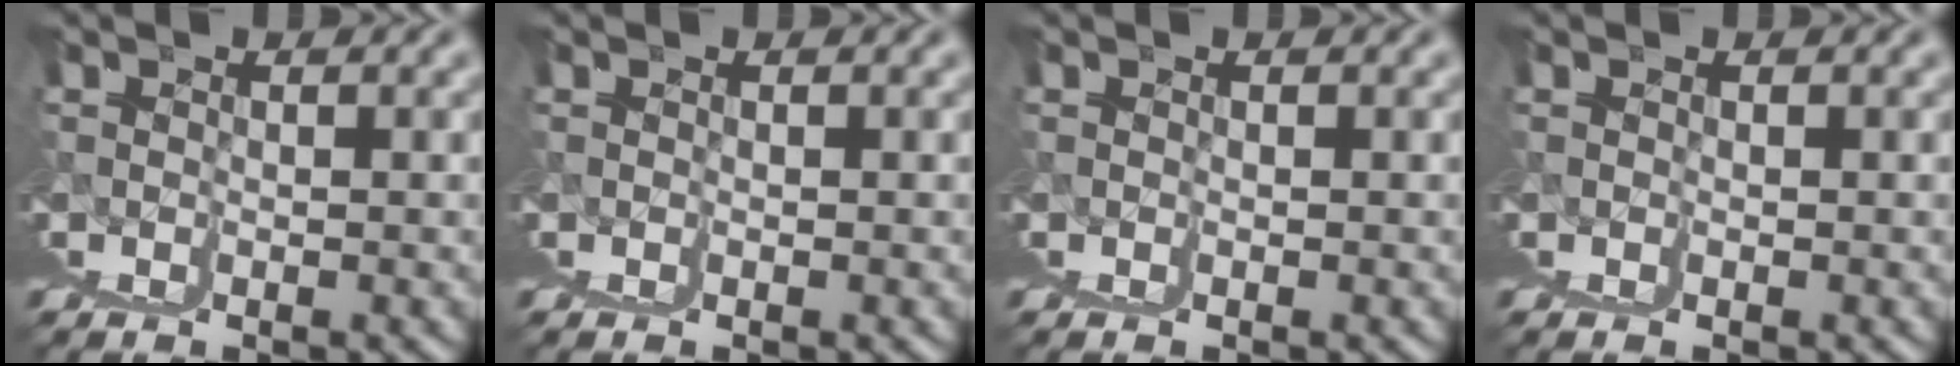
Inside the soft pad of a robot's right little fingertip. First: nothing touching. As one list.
[{"total": 0.0}, {"total": 0.0}, {"total": 0.0}]